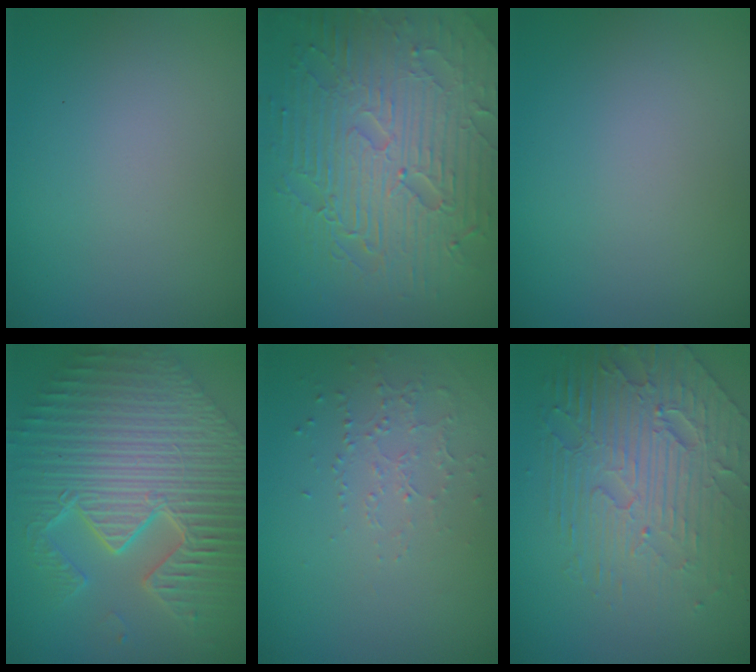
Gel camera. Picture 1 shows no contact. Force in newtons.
{"total": 9.7, "press": 6.5, "slide": 7.2}
{"total": 0.0}
{"total": 11.5, "press": 7.5, "slide": 8.6}
{"total": 1.0, "press": 0.7, "slide": 0.8}
{"total": 6.8, "press": 4.9, "slide": 4.7}